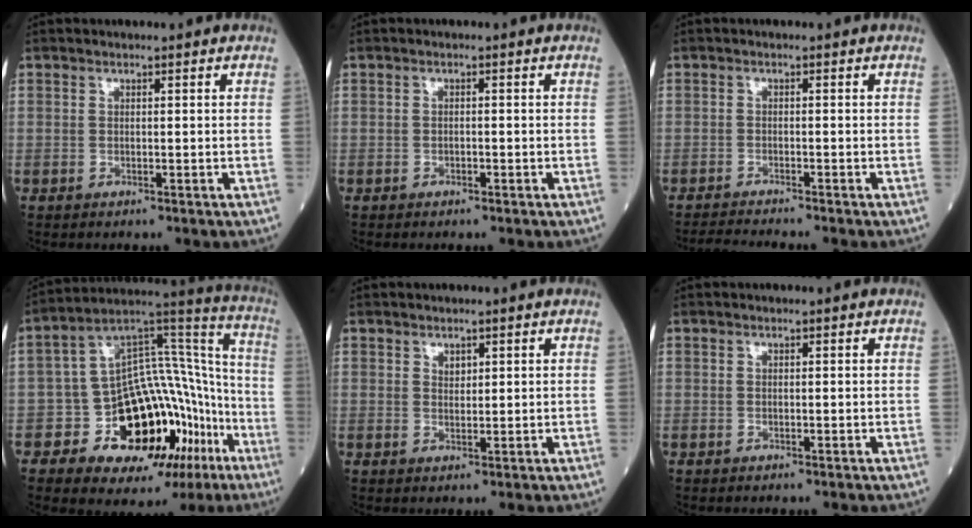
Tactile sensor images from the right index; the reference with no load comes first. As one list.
[{"total": 0.7, "force": [-0.3, 0.4, 0.5], "torque": [-0.007, 0.001, -0.005]}, {"total": 4.0, "force": [-3.7, -1.2, 1.0], "torque": [-0.022, -0.019, -0.062]}, {"total": 21.3, "force": [-9.9, 11.5, 15.0], "torque": [-0.183, 0.072, -0.140]}, {"total": 1.2, "force": [0.8, 0.7, 0.6], "torque": [-0.011, -0.002, 0.014]}, {"total": 0.0}]